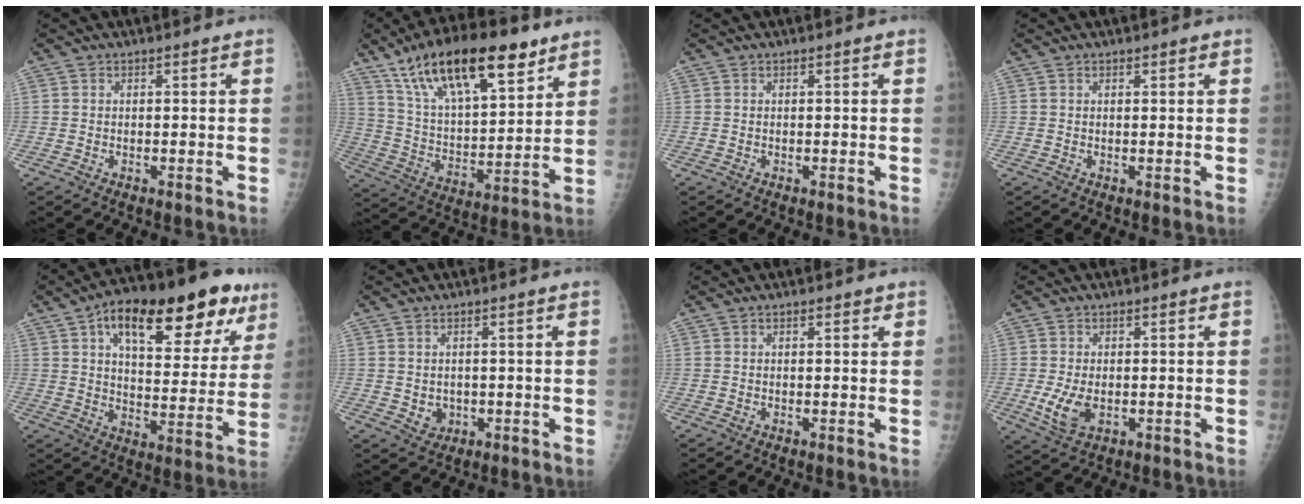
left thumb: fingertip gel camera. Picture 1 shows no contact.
{"total": 23.6, "force": [14.4, 9.0, 16.4], "torque": [-0.251, -0.036, 0.254]}
{"total": 0.0}
{"total": 0.9, "force": [0.5, 0.3, 0.6], "torque": [-0.008, 0.000, 0.007]}
{"total": 25.9, "force": [13.2, 11.1, 19.3], "torque": [-0.246, -0.001, 0.193]}
{"total": 3.2, "force": [-0.3, 2.8, 1.5], "torque": [-0.012, -0.001, 0.007]}
{"total": 1.3, "force": [0.7, 0.6, 0.9], "torque": [-0.010, 0.000, 0.007]}
{"total": 5.9, "force": [-1.1, 3.6, 4.6], "torque": [-0.094, -0.008, -0.014]}